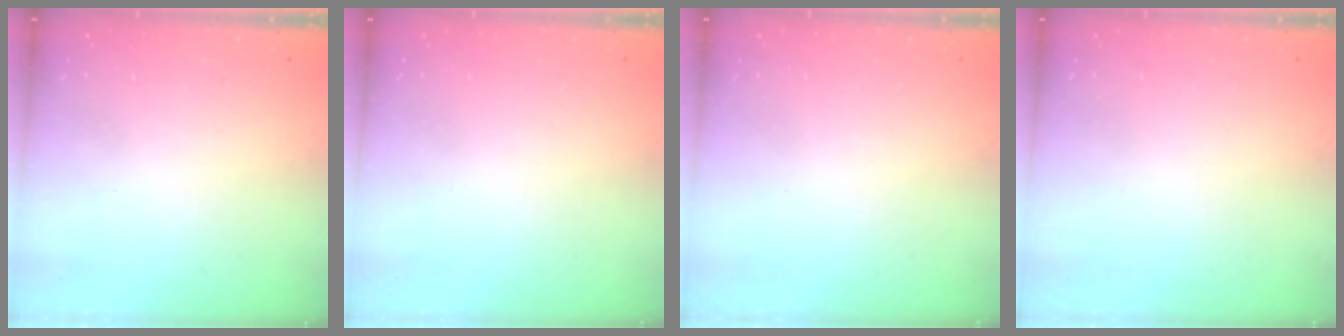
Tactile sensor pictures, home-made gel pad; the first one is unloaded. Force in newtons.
{"total": 0.0}
{"total": 0.0}
{"total": 0.0}